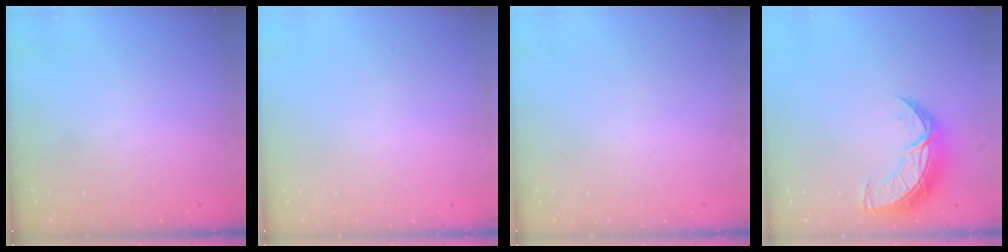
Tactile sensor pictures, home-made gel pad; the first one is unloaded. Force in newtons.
{"total": 0.0}
{"total": 0.0}
{"total": 10.9, "press": 10.9, "slide": 0.9}